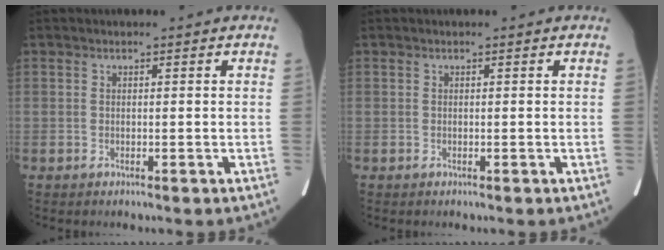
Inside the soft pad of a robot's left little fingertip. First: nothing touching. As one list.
[{"total": 0.0}]